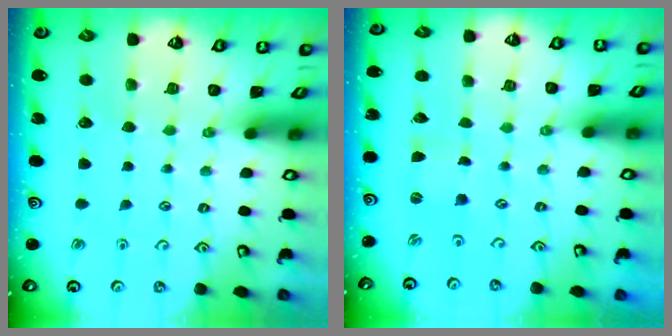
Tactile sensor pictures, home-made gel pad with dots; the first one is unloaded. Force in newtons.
{"total": 0.0}